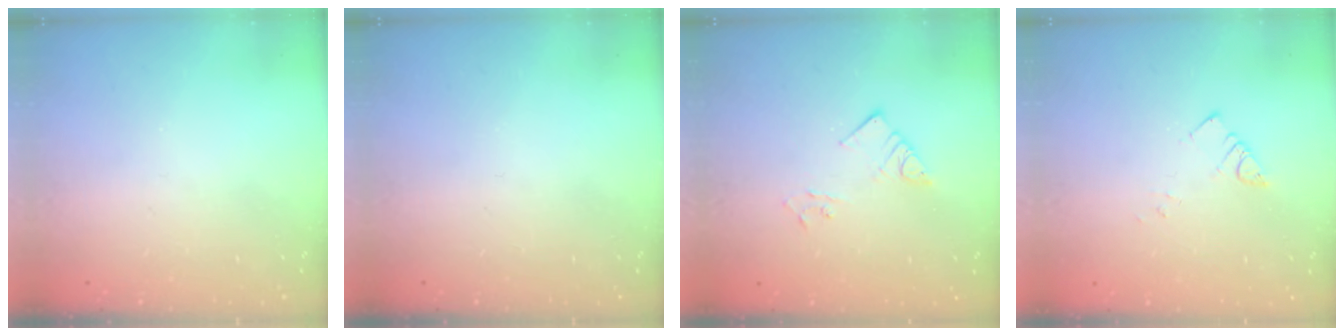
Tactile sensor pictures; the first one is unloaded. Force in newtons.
{"total": 0.0}
{"total": 4.3, "press": 4.3, "slide": 0.1}
{"total": 2.4, "press": 2.4, "slide": 0.1}